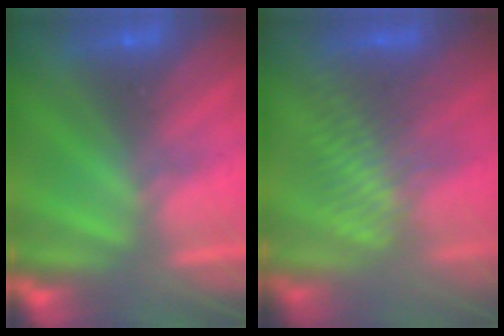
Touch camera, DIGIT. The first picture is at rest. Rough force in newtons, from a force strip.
{"total": 3.0}